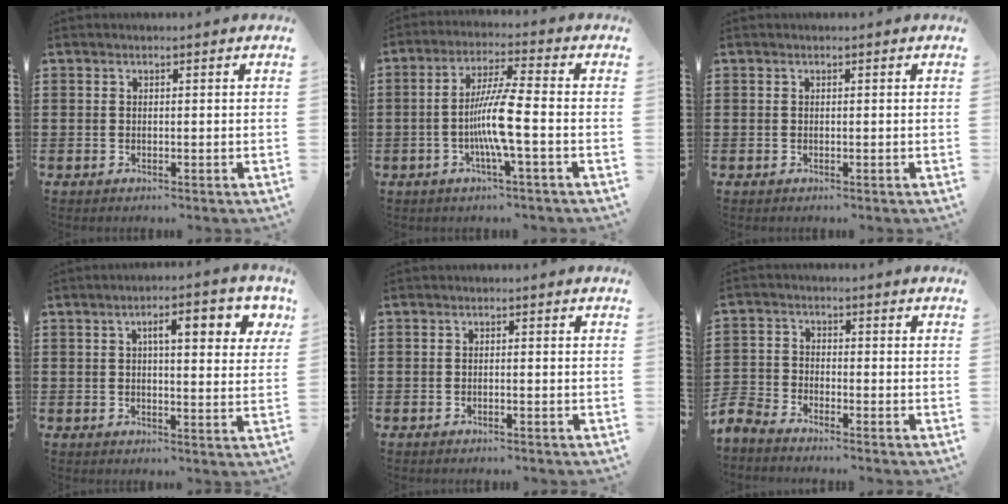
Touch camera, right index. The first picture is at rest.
{"total": 7.9, "force": [-1.9, 0.2, 7.7], "torque": [-0.153, -0.011, -0.043]}
{"total": 0.0}
{"total": 5.8, "force": [2.0, 1.7, 5.2], "torque": [-0.081, 0.001, 0.025]}
{"total": 0.6, "force": [-0.6, 0.0, 0.2], "torque": [-0.006, -0.003, -0.011]}
{"total": 3.6, "force": [-3.6, 0.4, 0.3], "torque": [-0.031, -0.006, -0.083]}